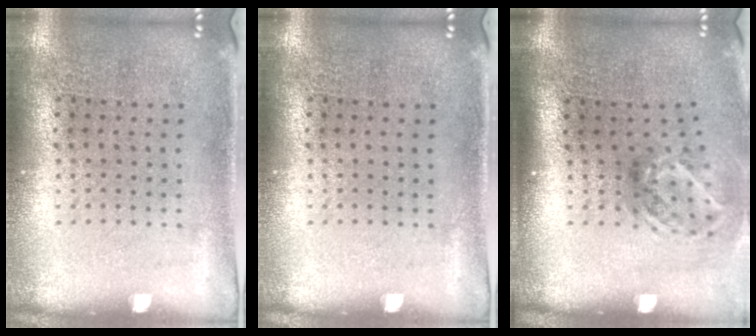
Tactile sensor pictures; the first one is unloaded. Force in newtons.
{"total": 0.0}
{"total": 2.0, "press": 1.3, "slide": 1.5}